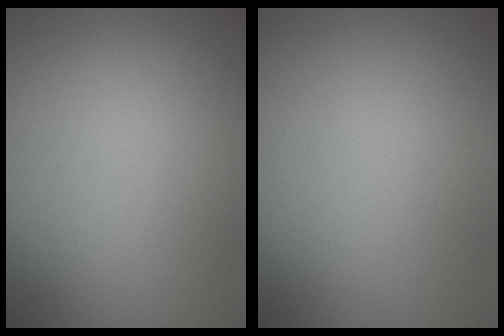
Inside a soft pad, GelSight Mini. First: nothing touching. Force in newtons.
{"total": 0.0}